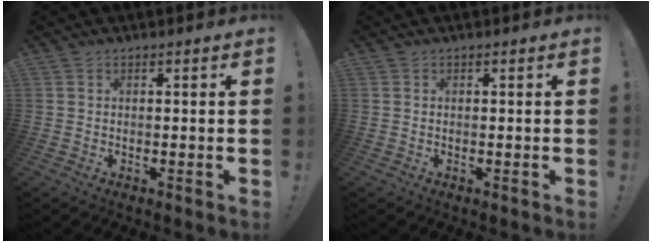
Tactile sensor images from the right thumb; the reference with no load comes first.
{"total": 0.0}